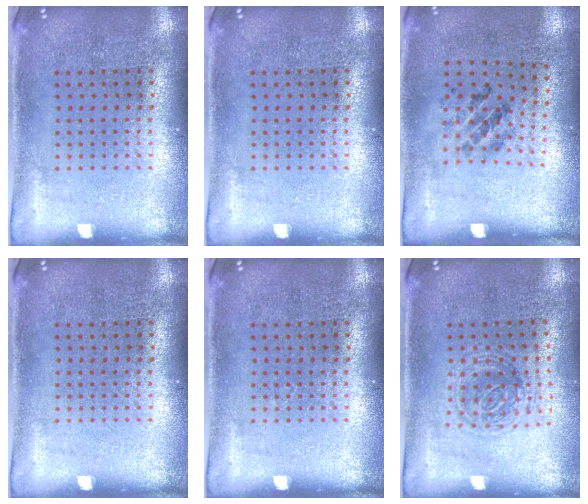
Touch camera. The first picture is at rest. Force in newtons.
{"total": 0.0}
{"total": 1.4, "press": 0.7, "slide": 1.2}
{"total": 0.0}
{"total": 0.0}
{"total": 1.1, "press": 1.1, "slide": 0.3}